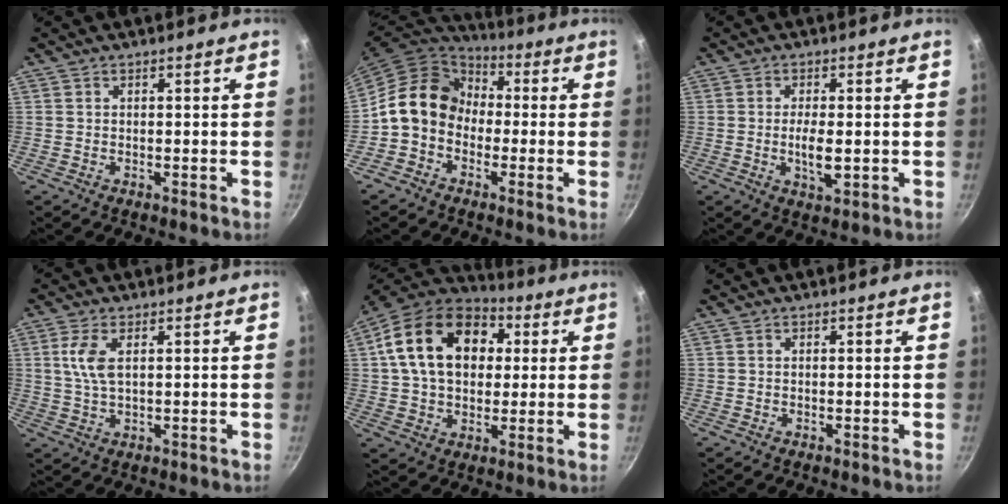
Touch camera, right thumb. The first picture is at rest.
{"total": 12.8, "force": [-0.9, 10.4, 7.3], "torque": [-0.093, 0.041, -0.040]}
{"total": 4.7, "force": [-0.5, 1.7, 4.4], "torque": [-0.083, -0.006, -0.009]}
{"total": 5.3, "force": [1.4, 2.3, 4.5], "torque": [-0.096, -0.001, 0.029]}
{"total": 20.3, "force": [4.7, 14.4, 13.6], "torque": [-0.212, 0.020, 0.068]}
{"total": 0.0}